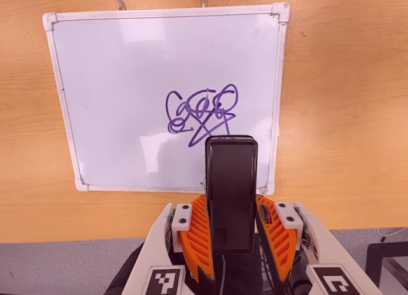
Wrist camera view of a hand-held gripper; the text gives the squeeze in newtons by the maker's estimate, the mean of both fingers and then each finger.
{"total": 4.0, "left": 2.6, "right": 5.4}